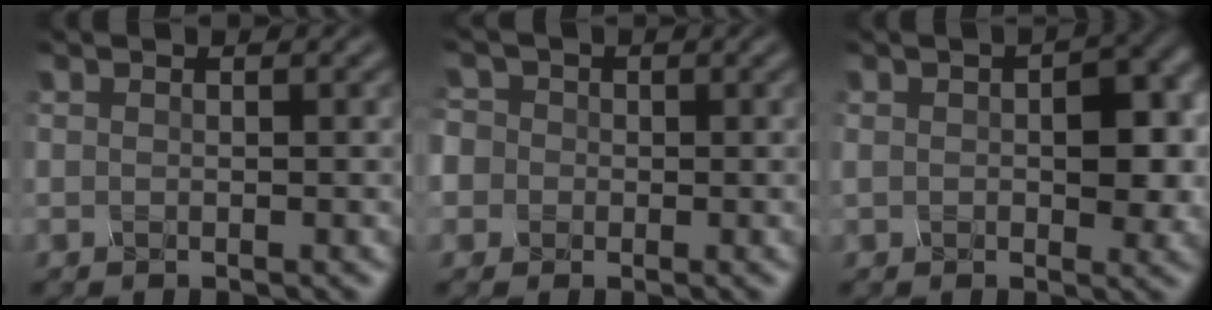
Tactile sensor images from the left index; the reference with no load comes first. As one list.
[{"total": 5.5, "force": [0.2, 5.1, 2.0], "torque": [-0.040, 0.036, -0.032]}, {"total": 5.4, "force": [0.4, 3.1, 4.3], "torque": [-0.060, 0.002, 0.004]}]